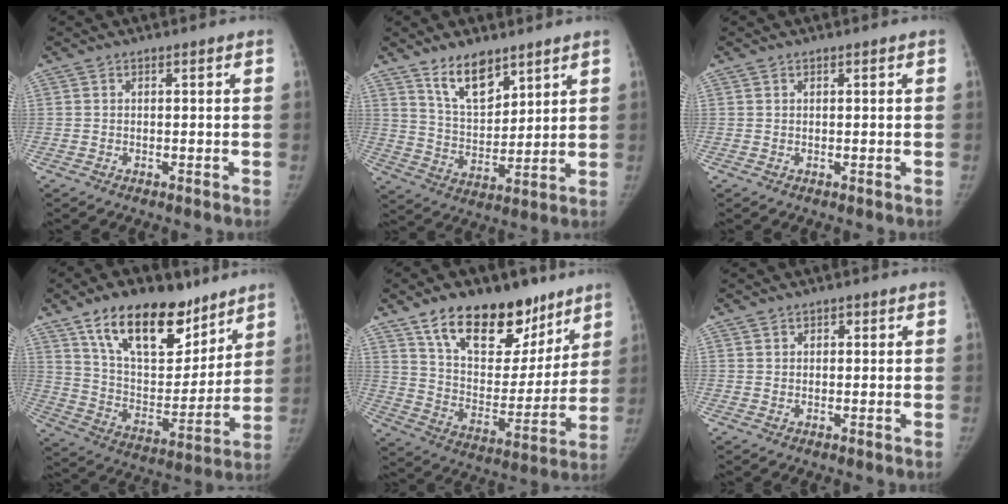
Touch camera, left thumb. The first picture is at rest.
{"total": 10.5, "force": [7.2, 4.9, 5.8], "torque": [-0.075, -0.054, 0.140]}
{"total": 0.0}
{"total": 22.6, "force": [14.4, 11.5, 13.1], "torque": [-0.170, -0.055, 0.249]}
{"total": 23.1, "force": [14.8, 12.5, 12.5], "torque": [-0.146, -0.059, 0.245]}
{"total": 1.6, "force": [0.7, 1.4, 0.4], "torque": [0.009, -0.001, 0.005]}